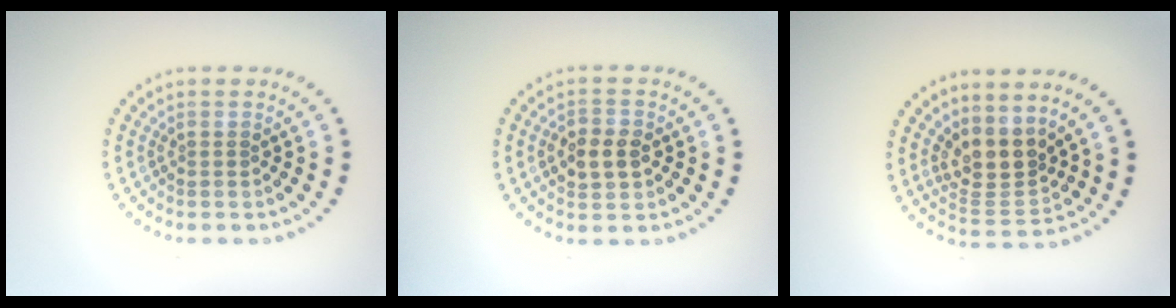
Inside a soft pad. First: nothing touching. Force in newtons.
{"total": 2.9, "press": 2.9, "slide": 0.1}
{"total": 3.5, "press": 2.7, "slide": 2.2}